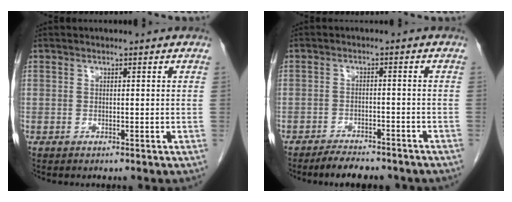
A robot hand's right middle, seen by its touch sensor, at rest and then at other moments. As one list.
[{"total": 6.9, "force": [-5.9, 1.9, 2.8], "torque": [-0.041, -0.005, -0.083]}]